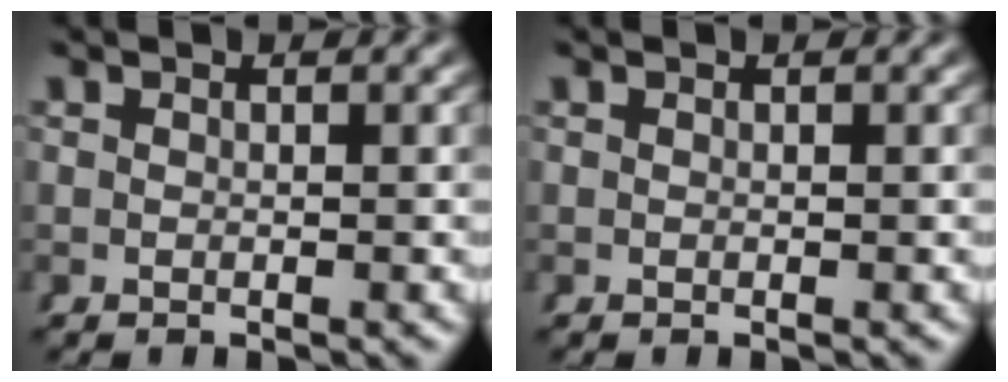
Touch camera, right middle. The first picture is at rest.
{"total": 0.0}